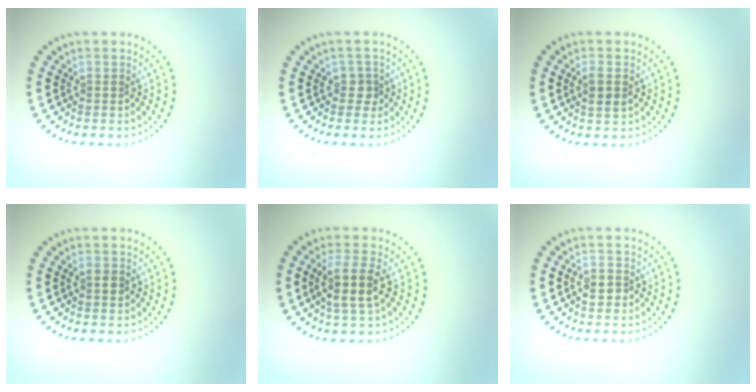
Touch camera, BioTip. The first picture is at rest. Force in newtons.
{"total": 1.4, "press": 1.2, "slide": 0.8}
{"total": 1.8, "press": 1.7, "slide": 0.6}
{"total": 1.0, "press": 1.0, "slide": 0.1}
{"total": 3.2, "press": 2.9, "slide": 1.5}
{"total": 1.1, "press": 1.1, "slide": 0.1}